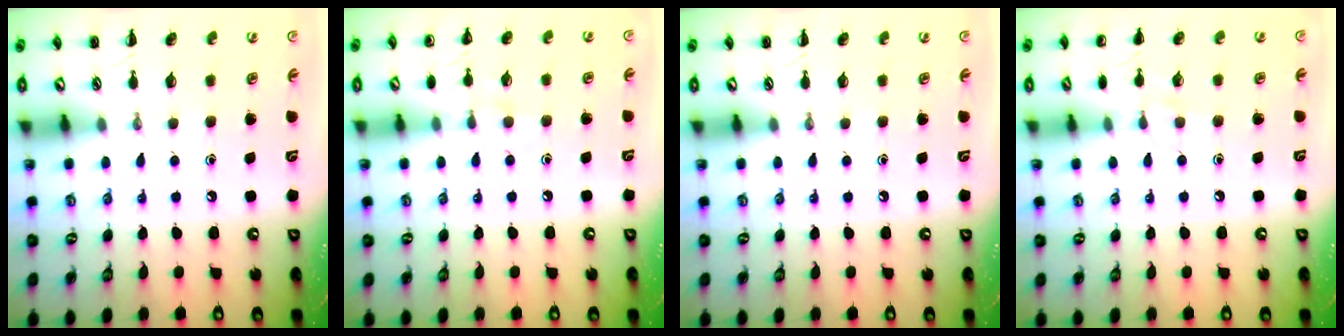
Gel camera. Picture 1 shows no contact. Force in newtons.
{"total": 5.9, "press": 5.7, "slide": 1.4}
{"total": 0.0}
{"total": 5.9, "press": 5.6, "slide": 1.8}